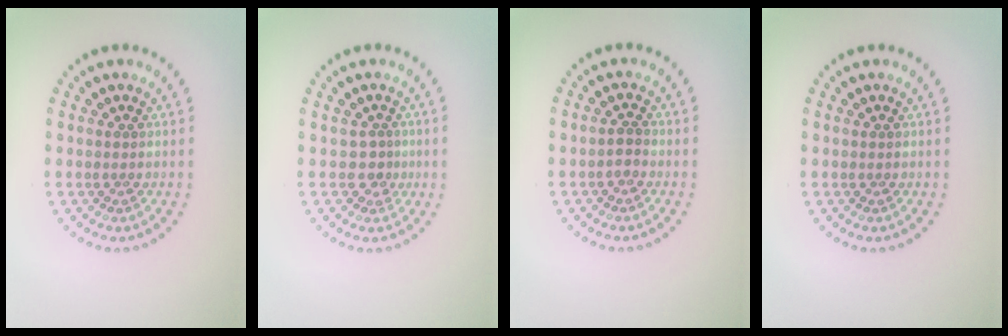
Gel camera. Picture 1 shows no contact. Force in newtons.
{"total": 1.7, "press": 1.2, "slide": 1.2}
{"total": 1.0, "press": 0.9, "slide": 0.5}
{"total": 0.0}